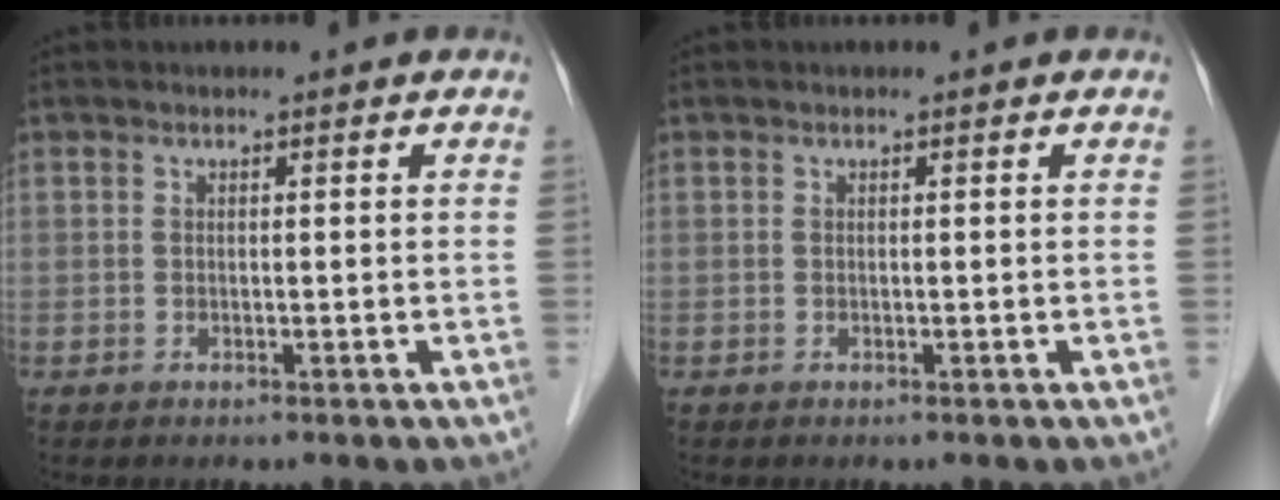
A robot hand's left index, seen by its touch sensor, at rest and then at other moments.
{"total": 0.0}